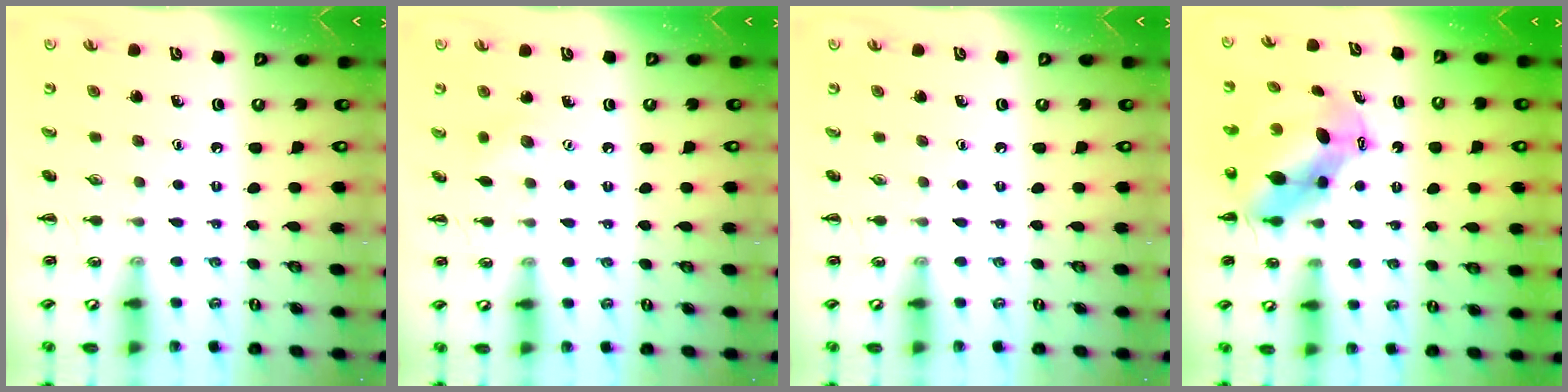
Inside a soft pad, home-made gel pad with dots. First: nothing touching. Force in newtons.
{"total": 3.9, "press": 3.8, "slide": 0.9}
{"total": 0.0}
{"total": 8.5, "press": 8.2, "slide": 1.9}